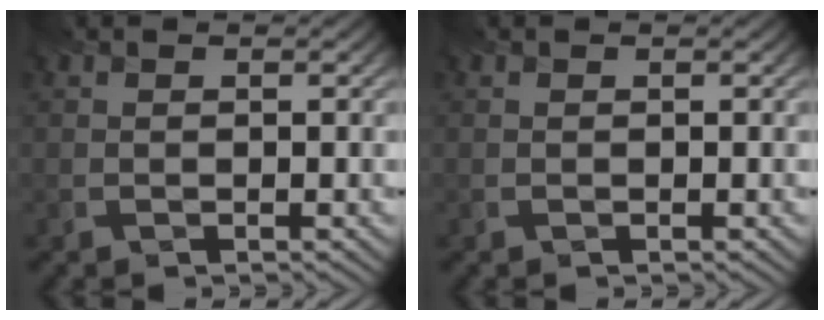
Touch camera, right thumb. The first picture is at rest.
{"total": 0.0}